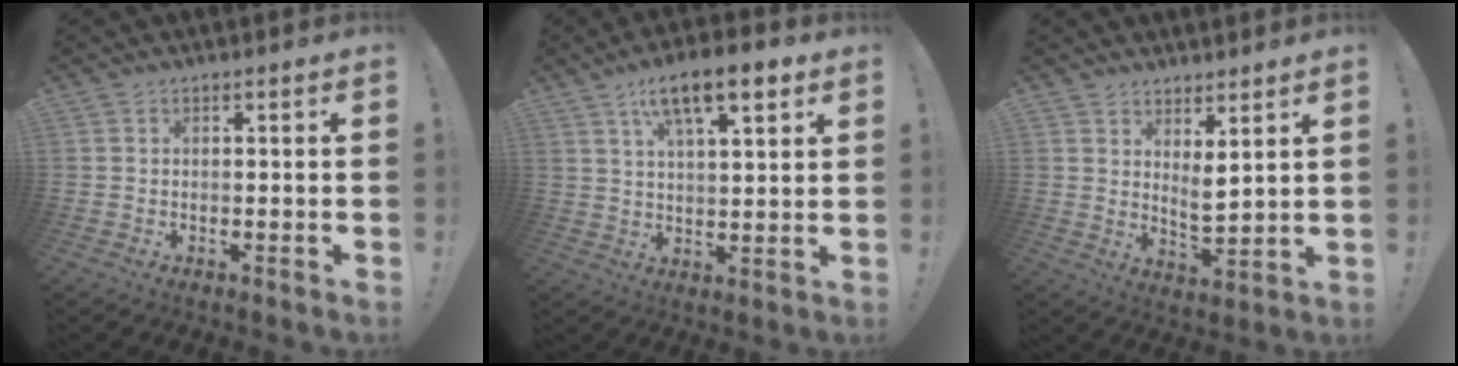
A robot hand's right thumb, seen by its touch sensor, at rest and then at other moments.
{"total": 12.6, "force": [7.0, 4.2, 9.6], "torque": [-0.156, -0.022, 0.117]}
{"total": 5.3, "force": [4.0, 1.4, 3.2], "torque": [-0.048, -0.036, 0.071]}